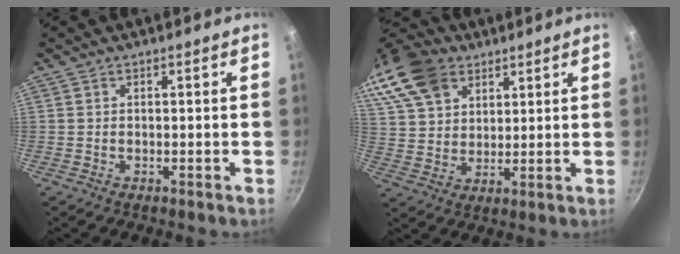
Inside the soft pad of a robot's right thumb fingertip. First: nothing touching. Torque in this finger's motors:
{"motor_torque": [-0.75, 1.00, 0.31, -0.20, 0.27]}